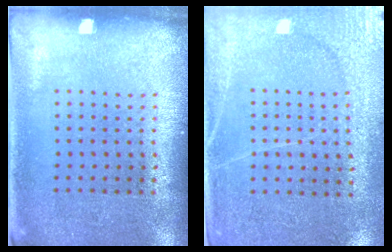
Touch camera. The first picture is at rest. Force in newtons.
{"total": 2.9, "press": 2.7, "slide": 1.1}